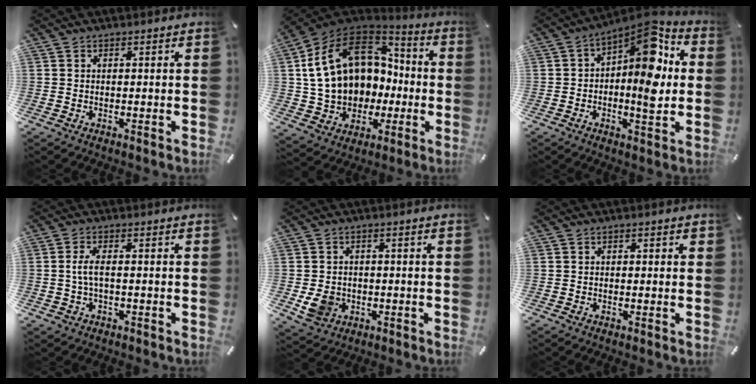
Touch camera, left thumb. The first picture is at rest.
{"total": 19.7, "force": [3.1, 15.7, 11.5], "torque": [-0.231, -0.005, 0.071]}
{"total": 13.6, "force": [2.7, 6.3, 11.8], "torque": [-0.155, -0.031, 0.046]}
{"total": 4.2, "force": [-0.1, 1.9, 3.7], "torque": [-0.083, 0.000, -0.007]}
{"total": 6.3, "force": [-1.2, 5.5, 2.8], "torque": [-0.060, 0.001, -0.022]}
{"total": 0.7, "force": [-0.1, 0.5, 0.4], "torque": [-0.008, 0.004, -0.003]}